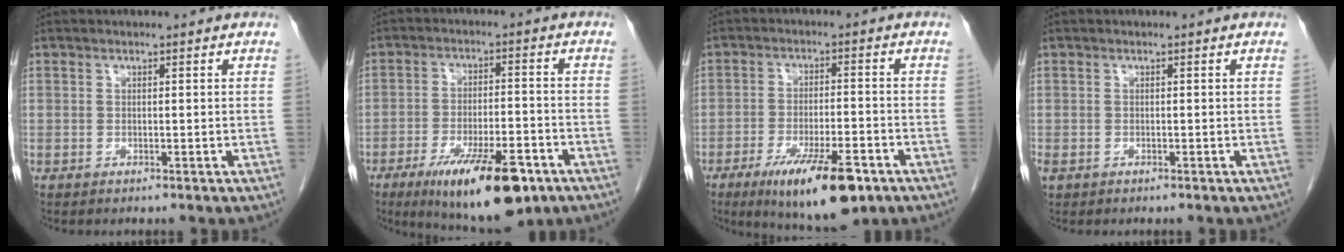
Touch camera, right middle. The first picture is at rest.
{"total": 14.9, "force": [-8.8, 3.9, 11.4], "torque": [-0.171, -0.018, -0.132]}
{"total": 12.8, "force": [-7.4, 3.0, 10.0], "torque": [-0.162, -0.021, -0.111]}
{"total": 0.8, "force": [-0.3, 0.6, 0.4], "torque": [-0.012, 0.001, -0.001]}